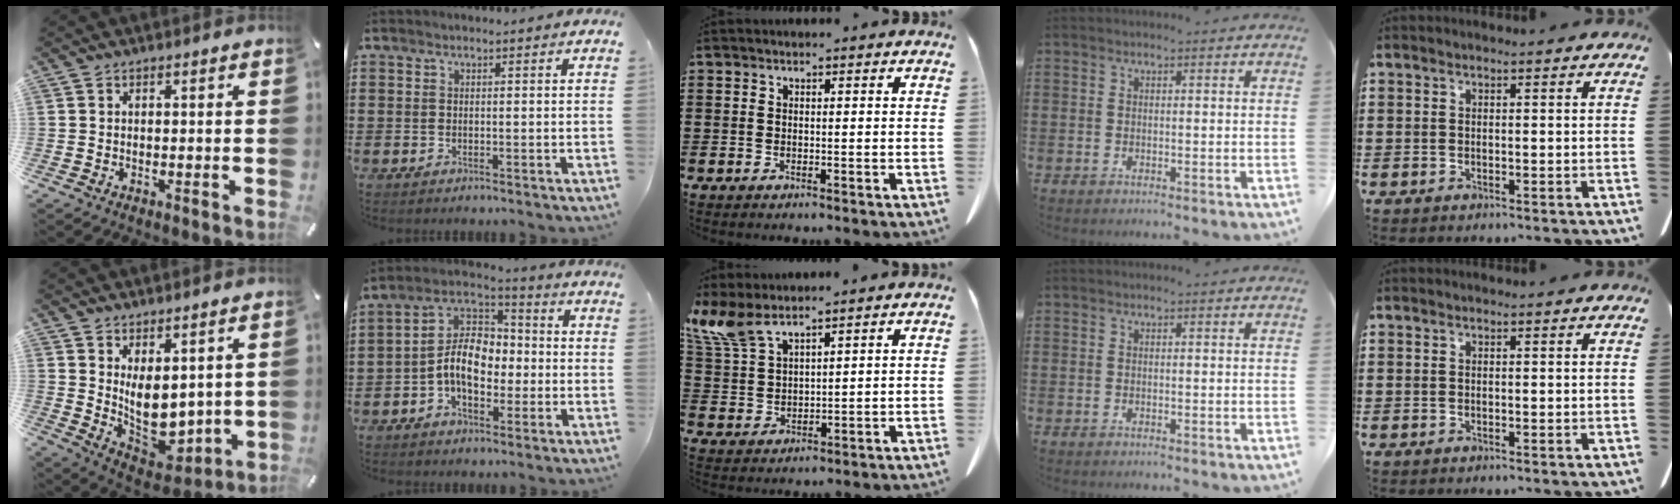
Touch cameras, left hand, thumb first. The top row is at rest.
{"thumb": {"total": 10.4, "force": [1.8, 7.5, 6.9], "torque": [-0.094, -0.038, 0.046]}, "index": {"total": 9.0, "force": [-1.7, 5.8, 6.7], "torque": [-0.154, 0.010, -0.038]}, "middle": {"total": 7.0, "force": [5.4, 1.8, 4.2], "torque": [-0.113, -0.017, 0.097]}}